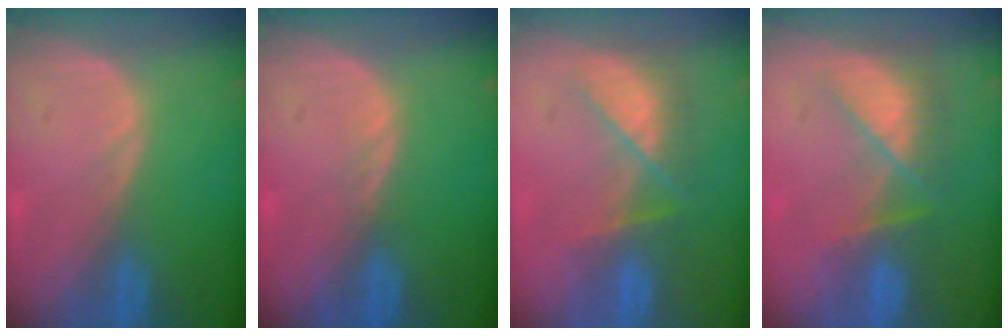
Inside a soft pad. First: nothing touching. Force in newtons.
{"total": 0.7, "press": 0.7, "slide": 0.2}
{"total": 7.4, "press": 6.8, "slide": 3.0}
{"total": 8.2, "press": 7.0, "slide": 4.3}